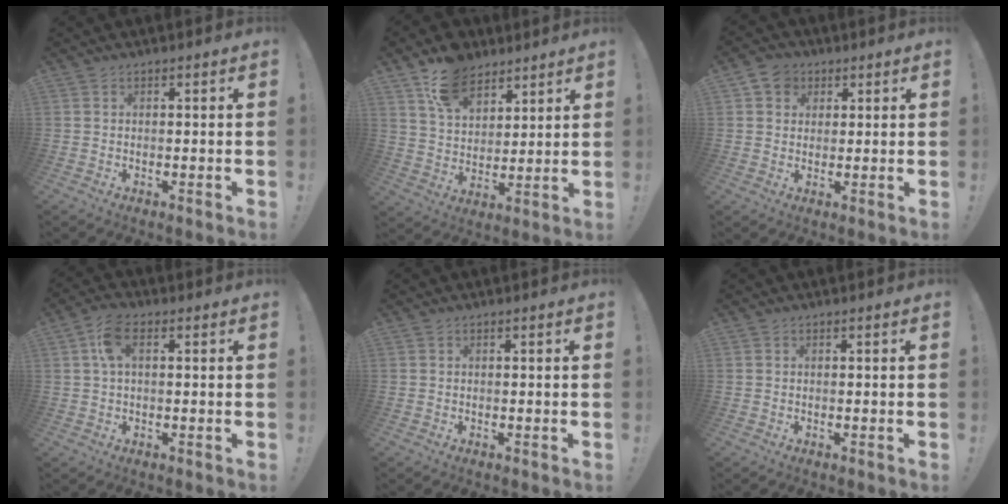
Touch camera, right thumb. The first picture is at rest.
{"total": 12.4, "force": [8.7, 7.6, 4.6], "torque": [-0.070, -0.053, 0.167]}
{"total": 5.9, "force": [2.8, 4.9, 1.7], "torque": [-0.022, -0.006, 0.052]}
{"total": 6.6, "force": [1.8, 3.2, 5.5], "torque": [-0.096, 0.003, 0.032]}
{"total": 0.0}
{"total": 0.0}